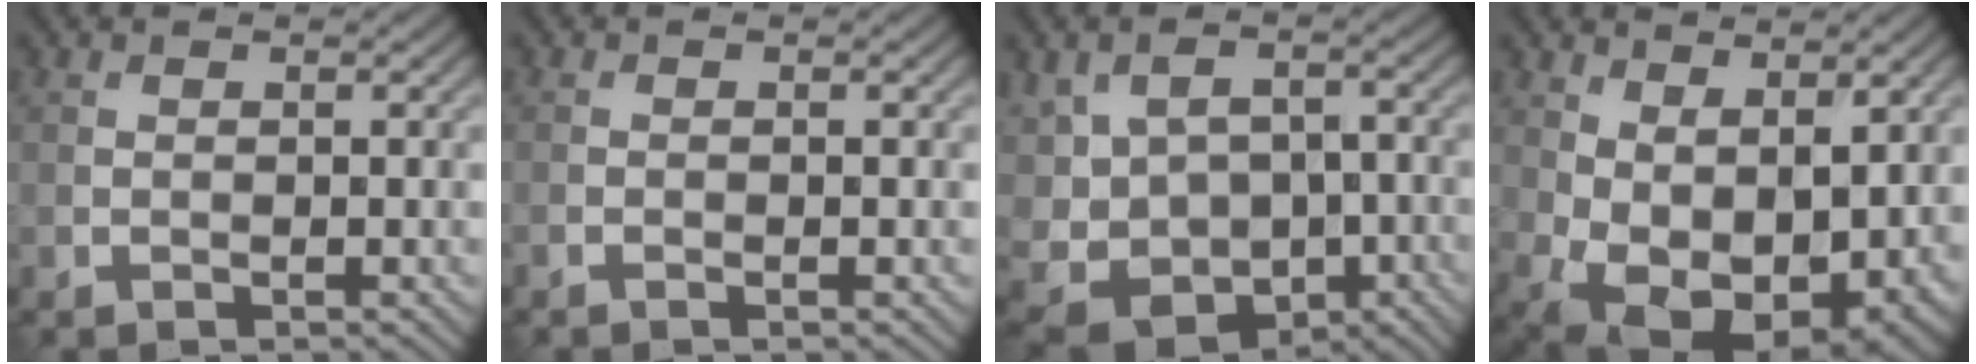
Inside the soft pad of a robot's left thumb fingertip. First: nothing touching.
{"total": 0.6, "force": [-0.3, 0.0, 0.5], "torque": [-0.010, -0.001, -0.007]}
{"total": 11.9, "force": [-4.1, 8.2, 7.7], "torque": [-0.175, -0.022, -0.044]}
{"total": 11.6, "force": [0.6, 7.2, 9.1], "torque": [-0.181, -0.041, 0.044]}